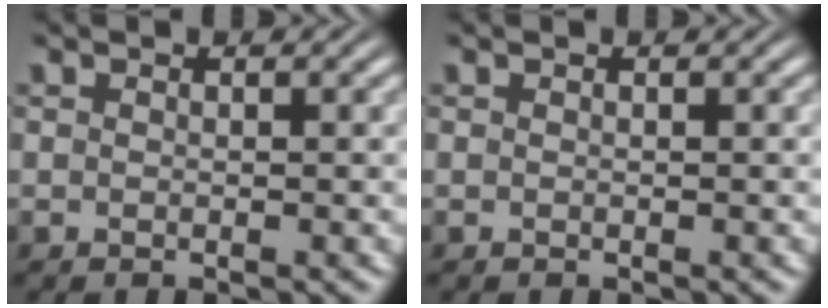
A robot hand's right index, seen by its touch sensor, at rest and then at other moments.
{"total": 0.0}